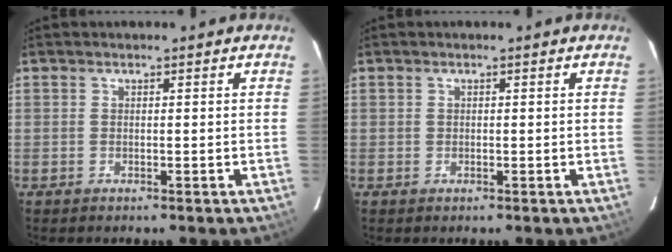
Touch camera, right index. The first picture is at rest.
{"total": 0.0}